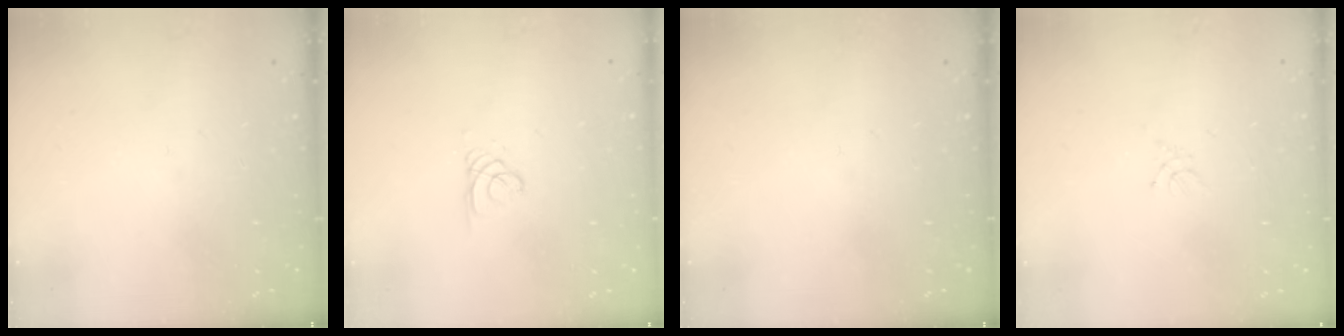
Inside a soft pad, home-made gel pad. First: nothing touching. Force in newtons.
{"total": 0.8, "press": 0.8, "slide": 0.1}
{"total": 0.0}
{"total": 2.3, "press": 2.2, "slide": 0.3}